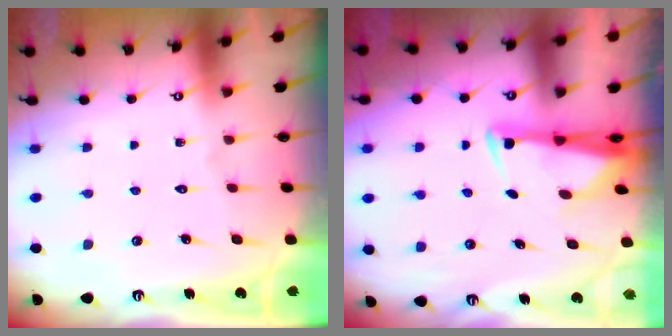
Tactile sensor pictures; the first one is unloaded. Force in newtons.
{"total": 3.0, "press": 2.9, "slide": 0.9}